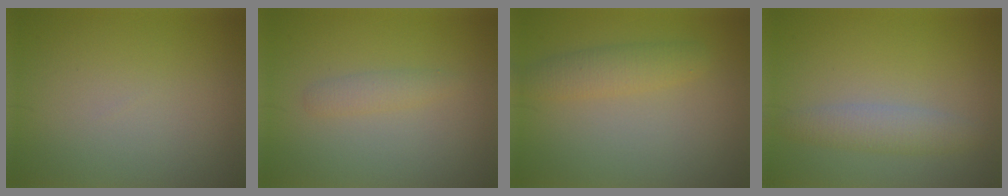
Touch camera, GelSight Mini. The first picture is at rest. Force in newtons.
{"total": 1.3, "press": 1.3, "slide": 0.0}
{"total": 2.4, "press": 2.4, "slide": 0.1}
{"total": 2.6, "press": 2.6, "slide": 0.1}